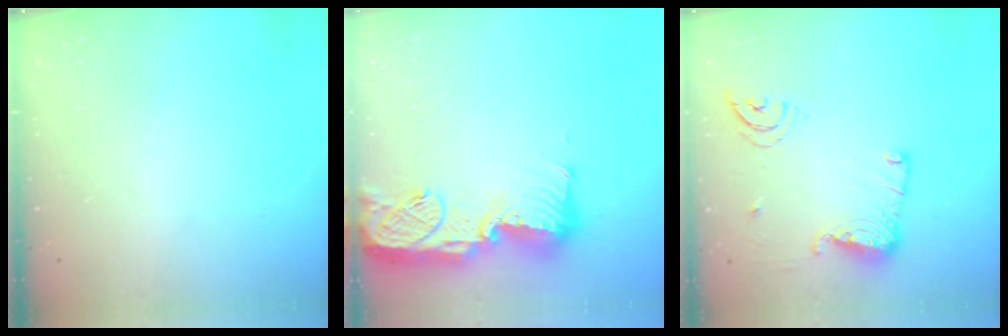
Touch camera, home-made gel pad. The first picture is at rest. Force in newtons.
{"total": 19.4, "press": 19.0, "slide": 3.7}
{"total": 12.2, "press": 12.1, "slide": 1.2}